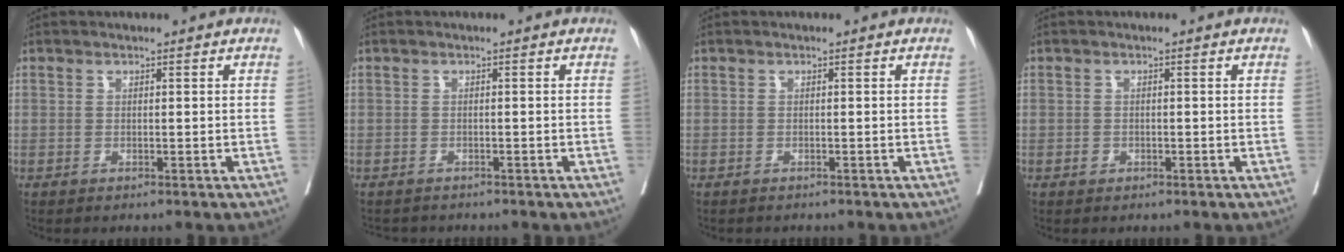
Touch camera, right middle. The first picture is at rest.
{"total": 2.8, "force": [-2.6, 1.0, 0.4], "torque": [-0.007, -0.004, -0.038]}
{"total": 0.9, "force": [-0.8, 0.3, 0.1], "torque": [-0.009, -0.001, -0.014]}
{"total": 0.7, "force": [-0.3, 0.6, 0.2], "torque": [-0.005, 0.002, -0.004]}